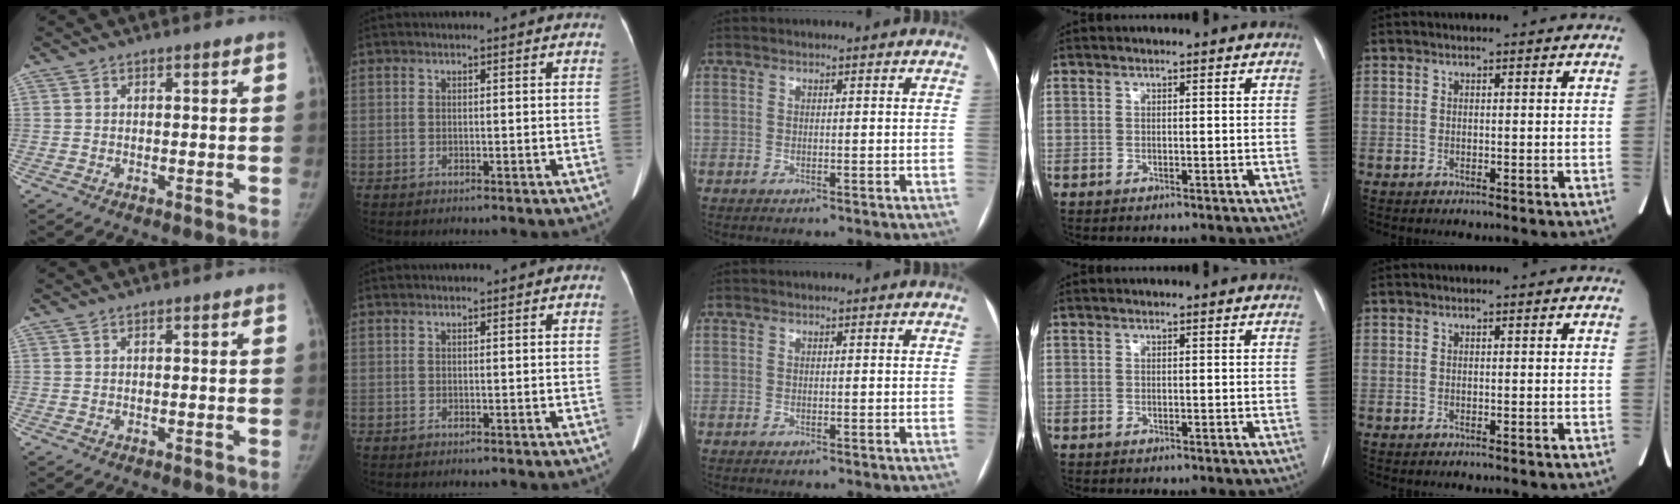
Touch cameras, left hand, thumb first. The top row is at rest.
{}